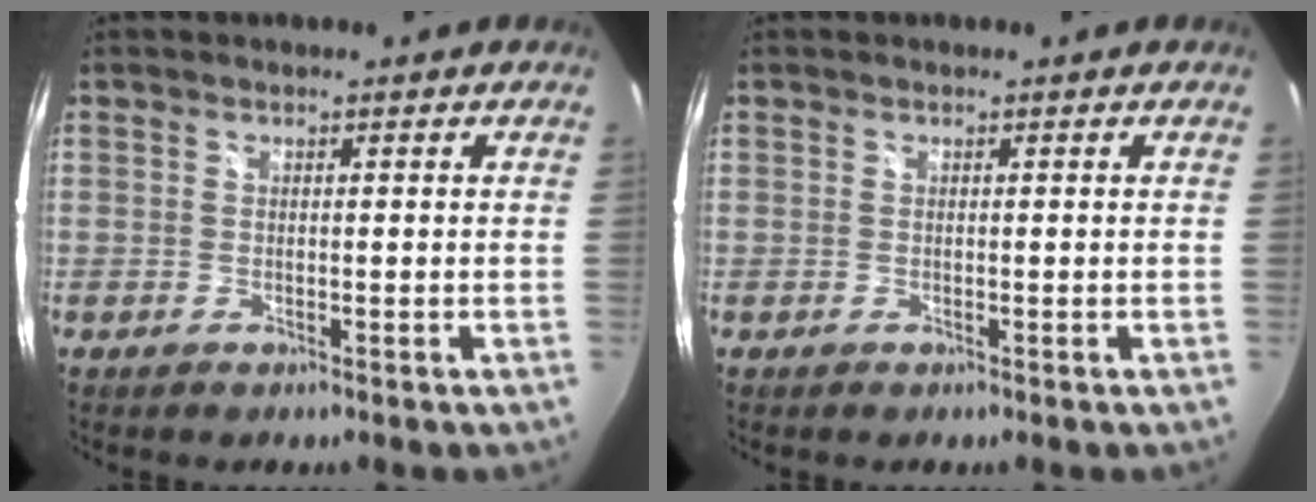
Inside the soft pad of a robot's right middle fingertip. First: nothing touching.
{"total": 0.0}